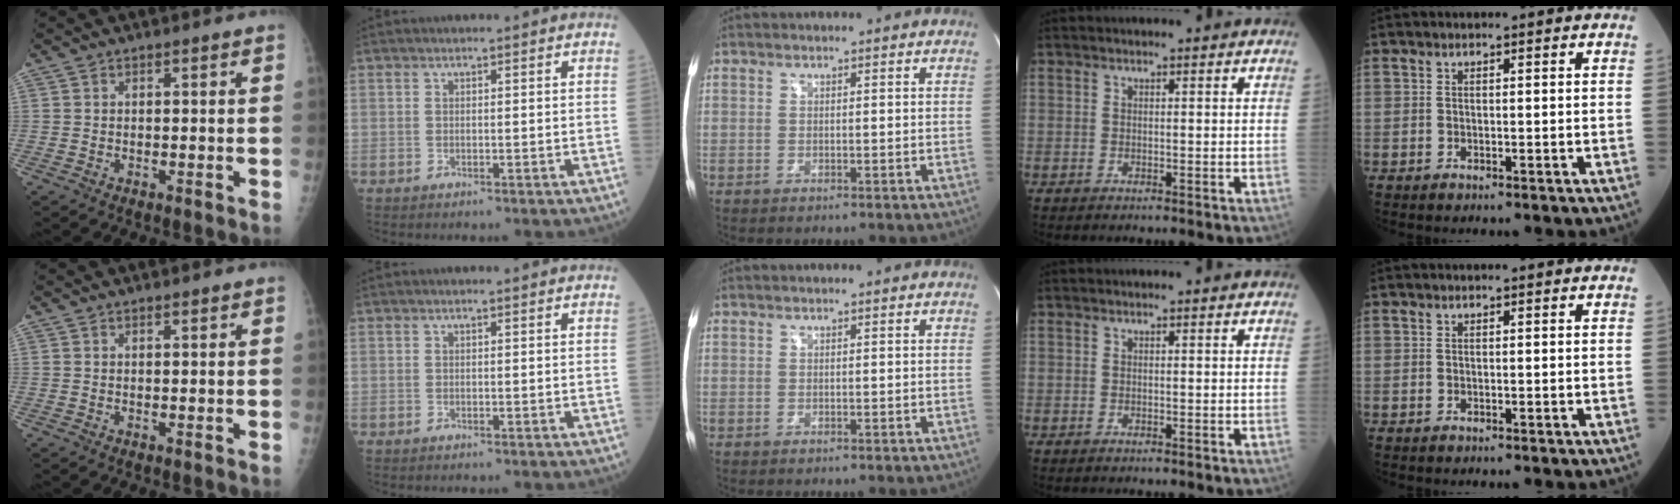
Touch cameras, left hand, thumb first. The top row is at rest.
{"thumb": {"total": 0.7, "force": [0.5, 0.2, 0.4], "torque": [-0.007, -0.003, 0.008]}}